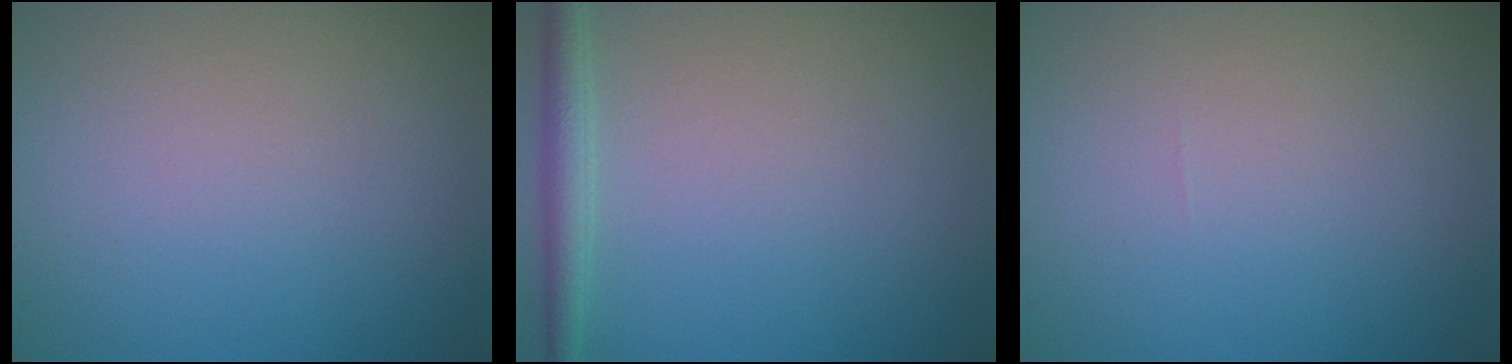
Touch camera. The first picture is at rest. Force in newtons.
{"total": 2.0, "press": 2.0, "slide": 0.1}
{"total": 0.0}